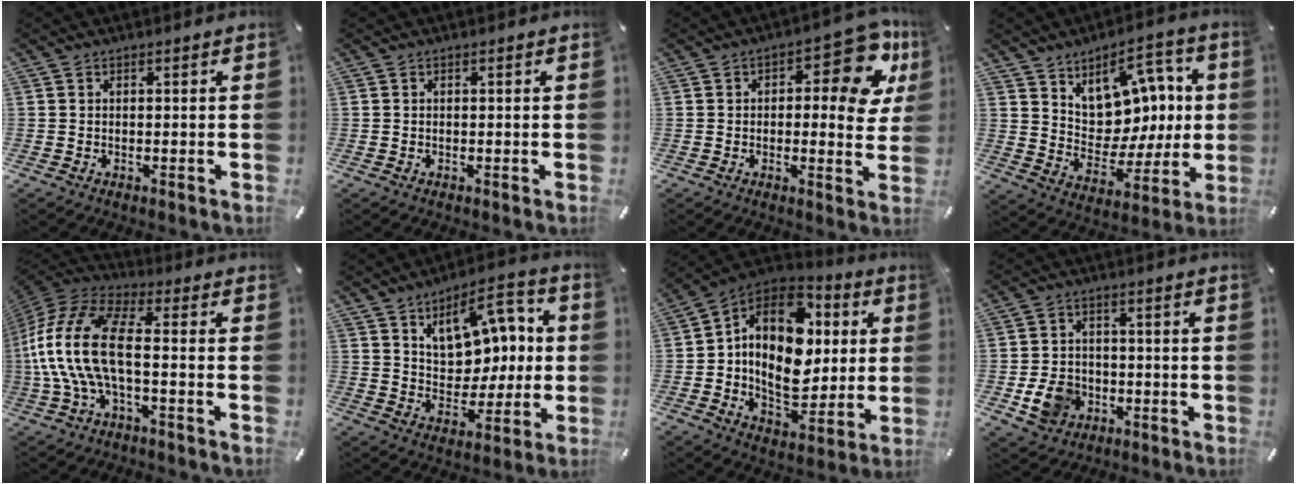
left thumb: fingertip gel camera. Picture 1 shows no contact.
{"total": 0.0}
{"total": 12.5, "force": [4.9, 5.8, 9.9], "torque": [-0.111, -0.042, 0.079]}
{"total": 12.3, "force": [5.8, 9.3, 5.4], "torque": [-0.079, -0.059, 0.115]}
{"total": 17.4, "force": [-2.0, 8.0, 15.3], "torque": [-0.323, 0.003, -0.037]}
{"total": 13.3, "force": [6.0, 9.2, 7.5], "torque": [-0.103, -0.040, 0.107]}
{"total": 18.9, "force": [2.4, 13.9, 12.6], "torque": [-0.215, -0.016, 0.038]}
{"total": 8.1, "force": [-2.5, 6.9, 3.6], "torque": [-0.085, 0.013, -0.044]}